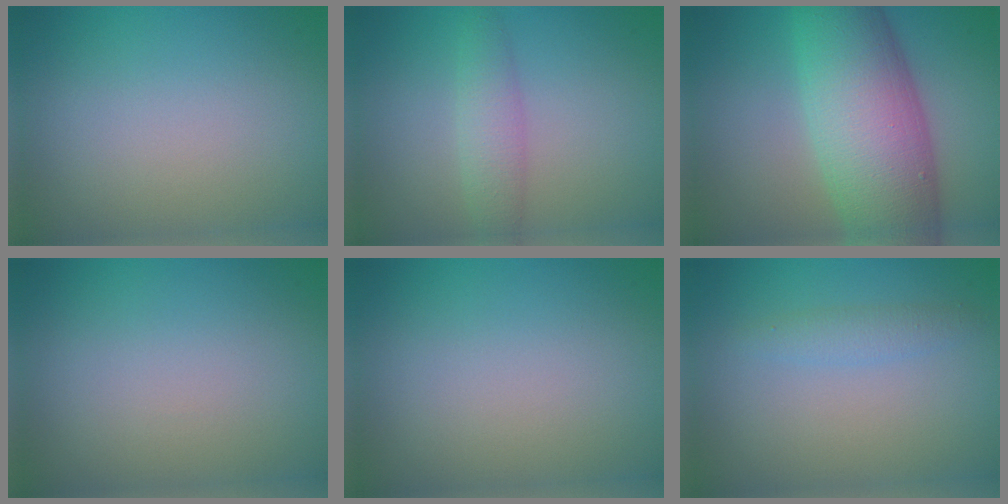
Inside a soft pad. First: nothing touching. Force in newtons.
{"total": 2.4, "press": 2.4, "slide": 0.1}
{"total": 11.7, "press": 11.7, "slide": 0.3}
{"total": 0.0}
{"total": 0.0}
{"total": 1.5, "press": 1.4, "slide": 0.1}